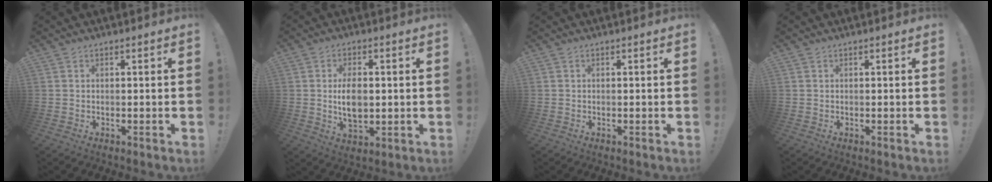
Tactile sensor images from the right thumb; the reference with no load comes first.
{"total": 8.3, "force": [0.2, 5.0, 6.7], "torque": [-0.117, -0.008, -0.002]}
{"total": 0.0}
{"total": 0.0}